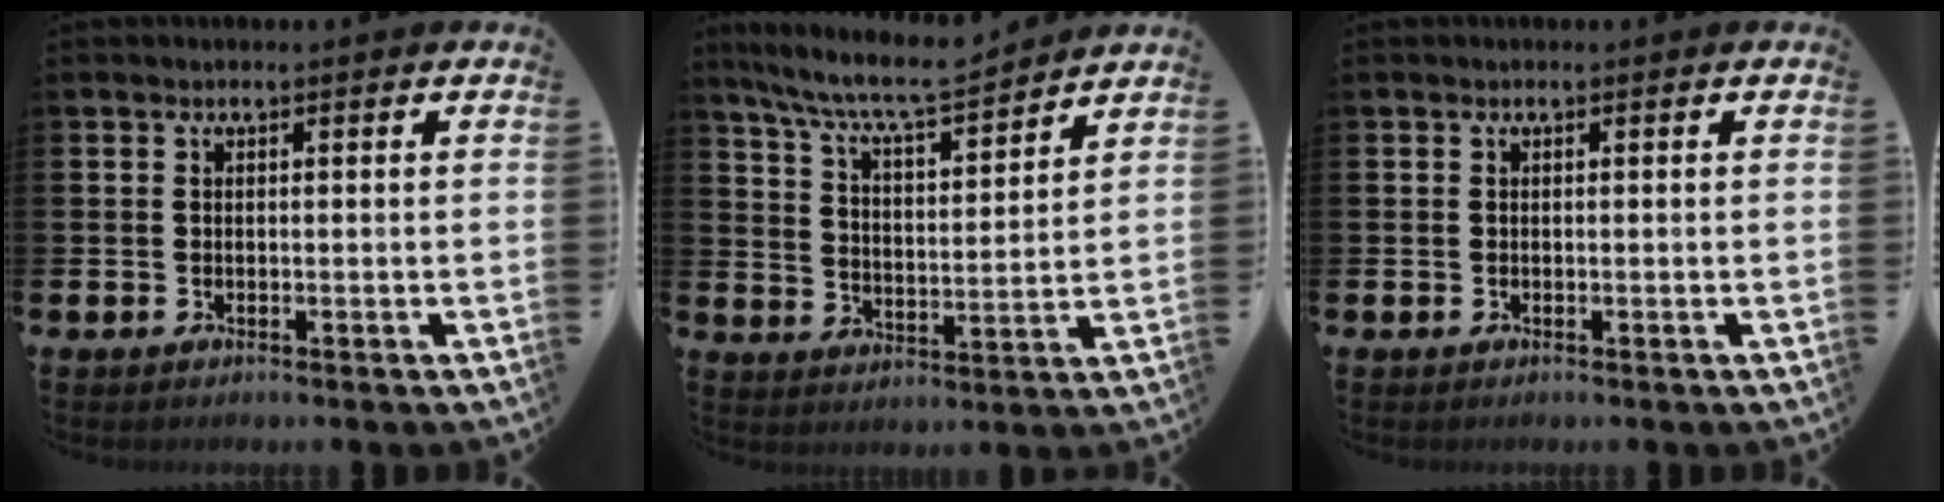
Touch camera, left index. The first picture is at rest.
{"total": 8.3, "force": [7.7, 0.8, 2.9], "torque": [-0.089, -0.047, 0.137]}
{"total": 0.0}